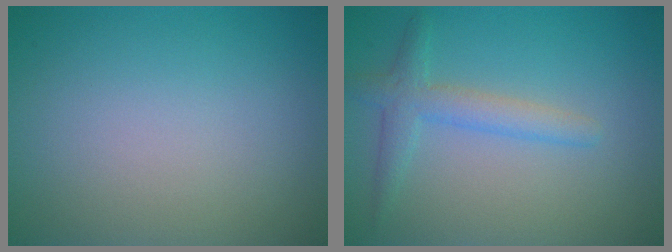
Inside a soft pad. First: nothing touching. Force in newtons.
{"total": 2.8, "press": 2.7, "slide": 0.2}